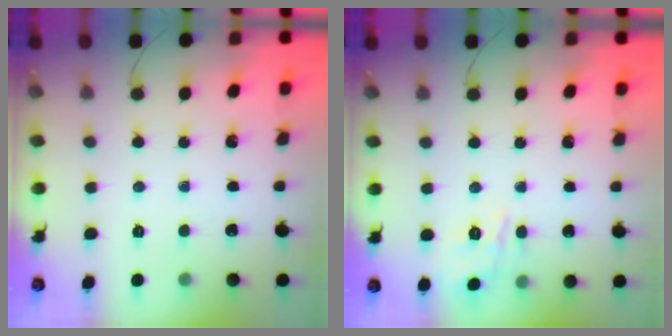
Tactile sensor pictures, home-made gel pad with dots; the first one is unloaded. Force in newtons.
{"total": 7.2, "press": 7.2, "slide": 1.1}